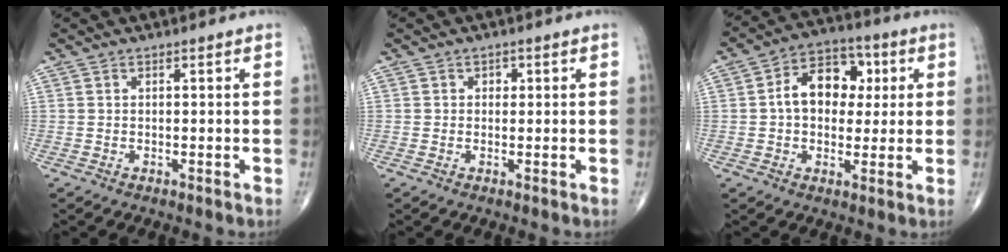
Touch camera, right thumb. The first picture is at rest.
{"total": 1.2, "force": [0.3, 1.1, 0.5], "torque": [0.002, 0.002, 0.001]}
{"total": 11.9, "force": [1.7, 8.5, 8.1], "torque": [-0.092, 0.021, 0.019]}